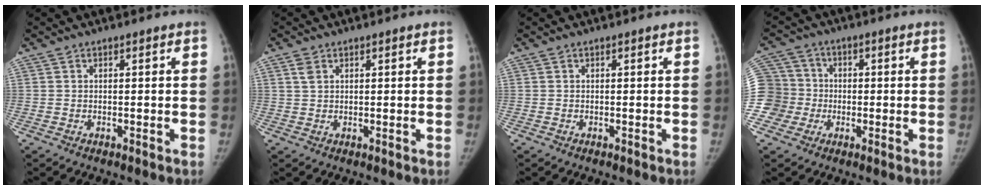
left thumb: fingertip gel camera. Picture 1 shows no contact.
{"total": 2.2, "force": [1.2, 1.4, 1.2], "torque": [-0.024, 0.000, 0.027]}
{"total": 0.0}
{"total": 10.7, "force": [-1.4, 10.5, 1.4], "torque": [-0.014, 0.036, -0.023]}